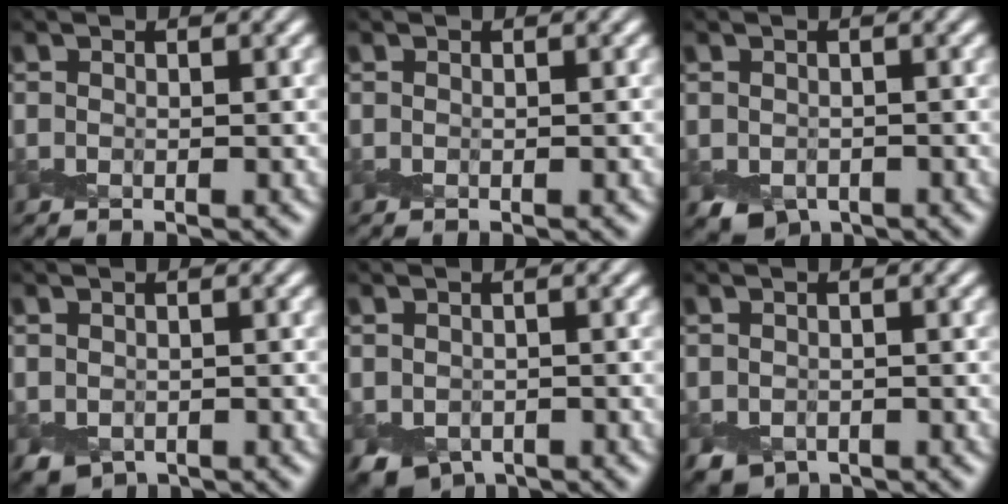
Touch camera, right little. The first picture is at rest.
{"total": 0.0}
{"total": 1.7, "force": [-0.5, 1.4, 0.7], "torque": [-0.010, -0.005, -0.010]}
{"total": 1.0, "force": [-0.1, 0.9, 0.3], "torque": [-0.005, -0.001, -0.002]}
{"total": 2.1, "force": [-0.6, 1.8, 1.1], "torque": [-0.021, -0.006, -0.013]}
{"total": 1.0, "force": [-0.4, 0.9, 0.2], "torque": [-0.001, -0.003, -0.009]}